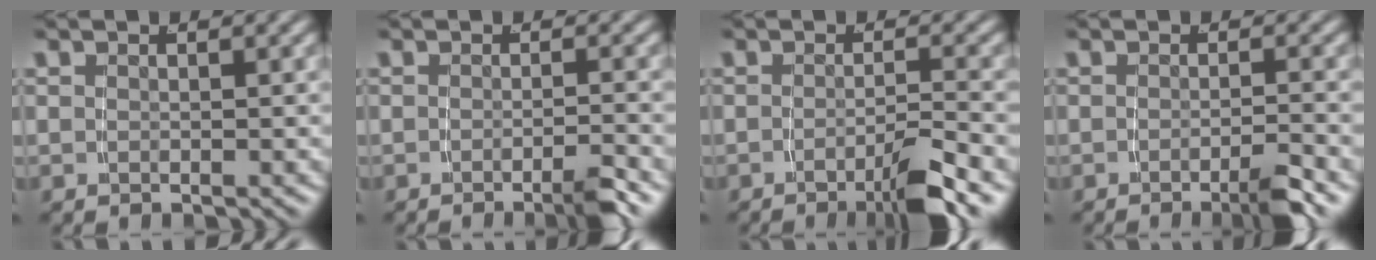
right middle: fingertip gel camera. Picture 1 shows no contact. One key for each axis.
{"total": 2.5, "fx": -1.8, "fy": -0.1, "fz": 1.7, "tx": -0.019, "ty": 0.006, "tz": -0.038}
{"total": 4.3, "fx": -2.7, "fy": 0.1, "fz": 3.3, "tx": -0.042, "ty": -0.002, "tz": -0.048}
{"total": 3.0, "fx": -2.1, "fy": 0.0, "fz": 2.1, "tx": -0.027, "ty": 0.004, "tz": -0.041}